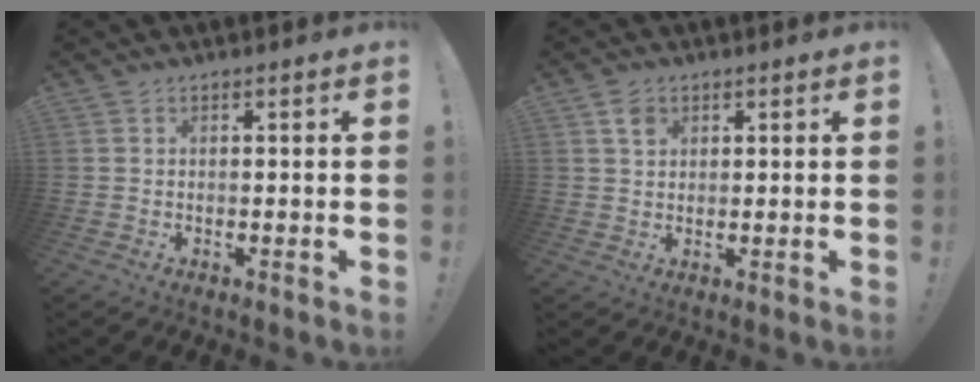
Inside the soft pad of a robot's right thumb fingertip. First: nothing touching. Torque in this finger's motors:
{"motor_torque": [0.68, 0.85, 0.52, -0.07, -0.01]}